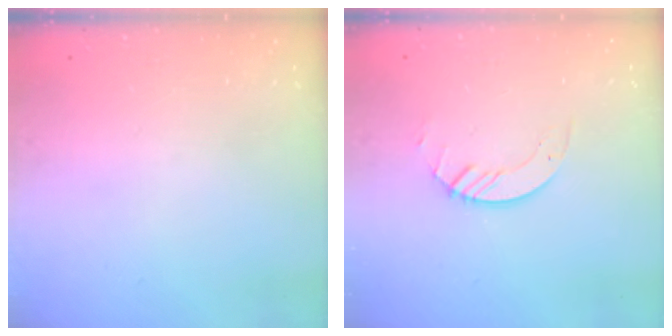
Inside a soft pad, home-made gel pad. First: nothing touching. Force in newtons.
{"total": 3.7, "press": 3.7, "slide": 0.4}